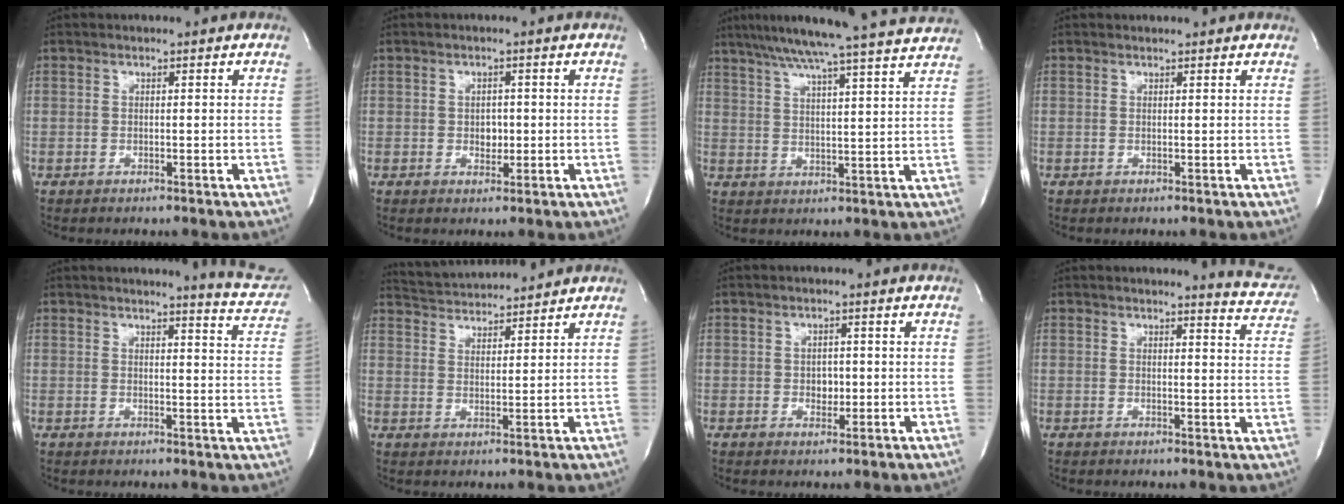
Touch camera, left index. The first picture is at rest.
{"total": 2.1, "force": [-0.5, 1.5, 1.3], "torque": [-0.018, -0.002, -0.007]}
{"total": 20.8, "force": [18.2, -0.7, 10.0], "torque": [-0.170, -0.006, 0.242]}
{"total": 1.0, "force": [1.0, 0.3, 0.1], "torque": [-0.014, 0.006, 0.006]}
{"total": 8.0, "force": [7.7, 0.1, 2.0], "torque": [-0.016, -0.054, 0.062]}
{"total": 7.7, "force": [7.6, 0.2, 1.4], "torque": [-0.037, 0.018, 0.126]}
{"total": 2.0, "force": [-0.5, 1.5, 1.3], "torque": [-0.016, -0.002, -0.007]}
{"total": 6.4, "force": [6.4, 0.3, 0.8], "torque": [0.001, -0.050, 0.043]}